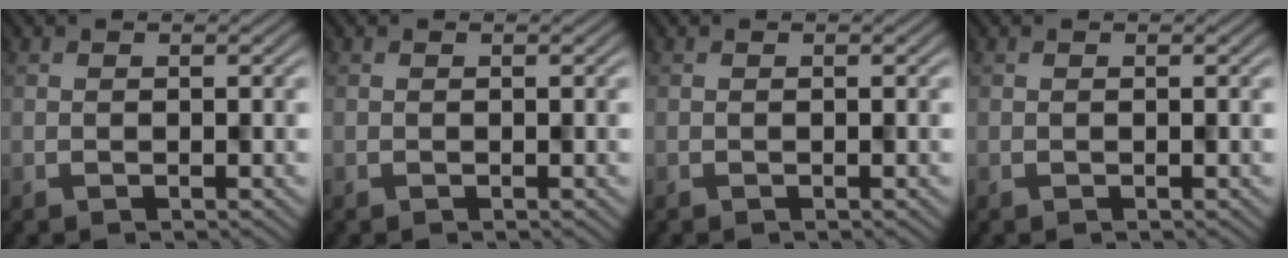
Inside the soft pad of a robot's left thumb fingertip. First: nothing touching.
{"total": 0.0}
{"total": 0.0}
{"total": 0.0}